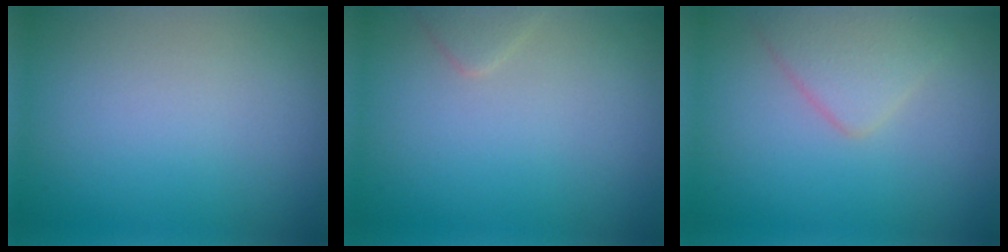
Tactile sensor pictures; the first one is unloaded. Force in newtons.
{"total": 1.2, "press": 1.2, "slide": 0.1}
{"total": 2.9, "press": 2.9, "slide": 0.1}